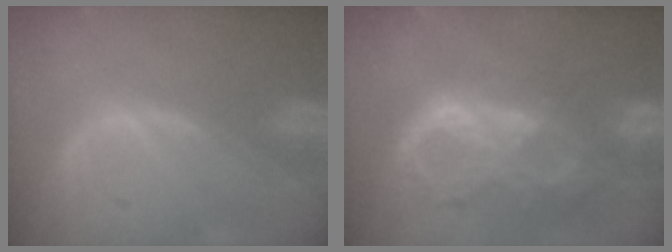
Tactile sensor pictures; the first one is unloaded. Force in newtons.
{"total": 10.6, "press": 8.9, "slide": 5.7}